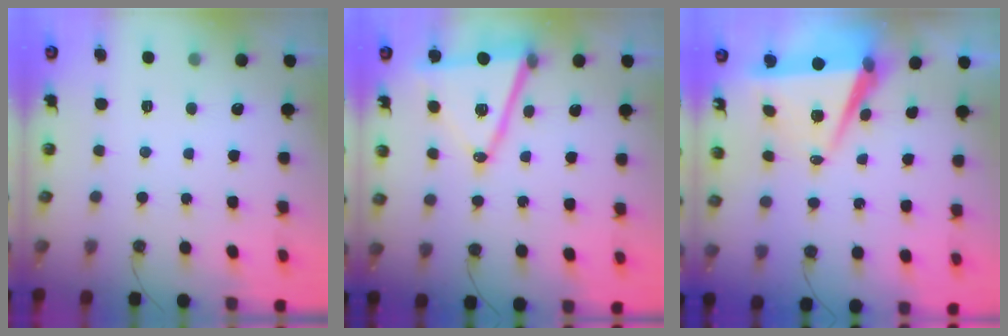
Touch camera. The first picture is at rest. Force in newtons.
{"total": 14.7, "press": 14.2, "slide": 3.8}
{"total": 8.1, "press": 6.9, "slide": 4.2}